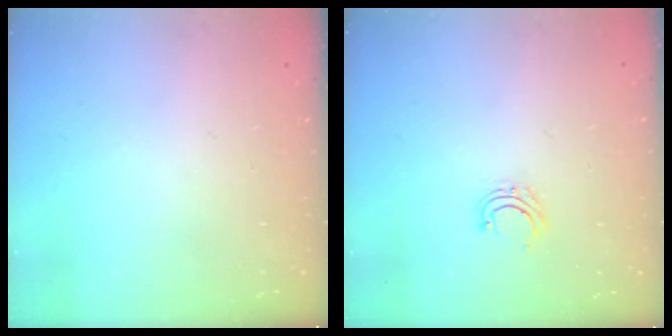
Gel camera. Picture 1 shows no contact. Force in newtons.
{"total": 4.1, "press": 4.0, "slide": 0.6}